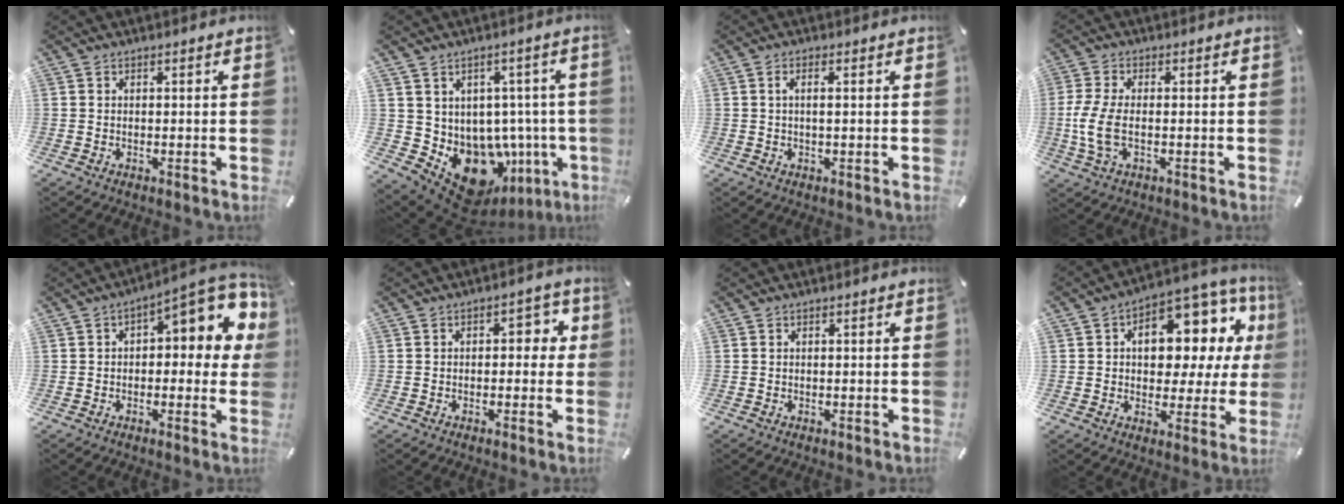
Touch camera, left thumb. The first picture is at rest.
{"total": 11.5, "force": [-4.7, 8.2, 6.6], "torque": [-0.108, -0.019, -0.062]}
{"total": 2.2, "force": [0.2, 0.3, 2.1], "torque": [-0.041, -0.002, 0.003]}
{"total": 7.7, "force": [-1.0, 3.3, 6.9], "torque": [-0.154, -0.011, -0.018]}
{"total": 11.0, "force": [4.1, 5.1, 8.9], "torque": [-0.099, -0.041, 0.064]}
{"total": 4.7, "force": [0.0, 3.1, 3.6], "torque": [-0.040, 0.004, -0.011]}
{"total": 0.0}
{"total": 13.5, "force": [3.7, 8.7, 9.7], "torque": [-0.125, -0.032, 0.062]}